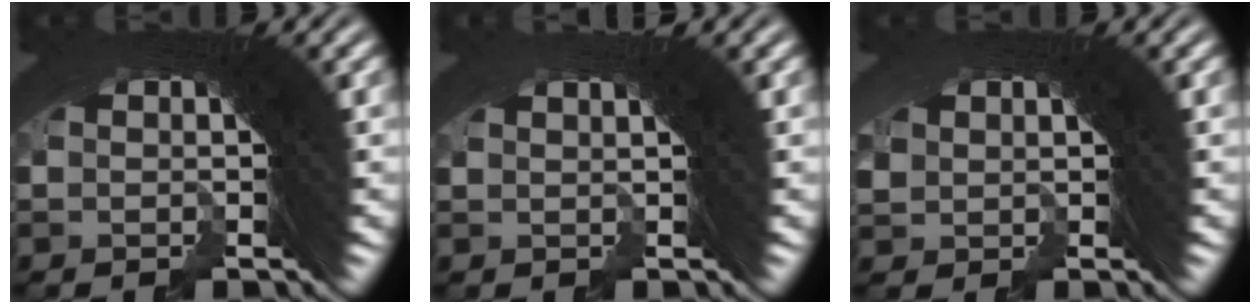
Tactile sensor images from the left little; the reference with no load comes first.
{"total": 2.3, "force": [1.5, -1.6, 0.4], "torque": [0.010, 0.012, 0.029]}
{"total": 0.6, "force": [0.1, 0.5, 0.3], "torque": [0.006, -0.001, 0.013]}